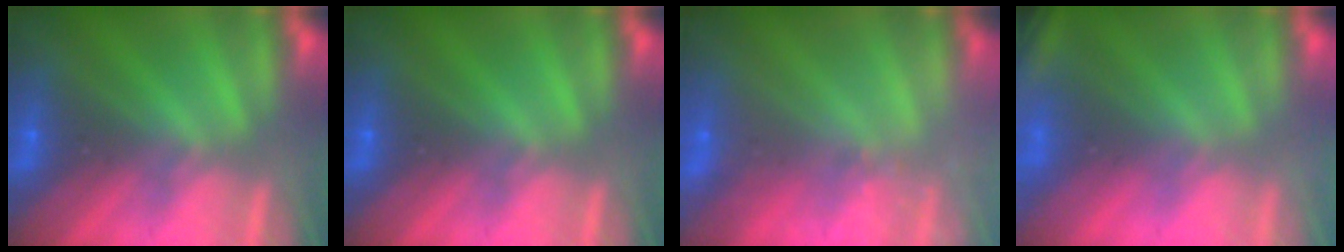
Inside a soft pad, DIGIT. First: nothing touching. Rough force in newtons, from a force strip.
{"total": 0.0}
{"total": 2.7}
{"total": 2.3}